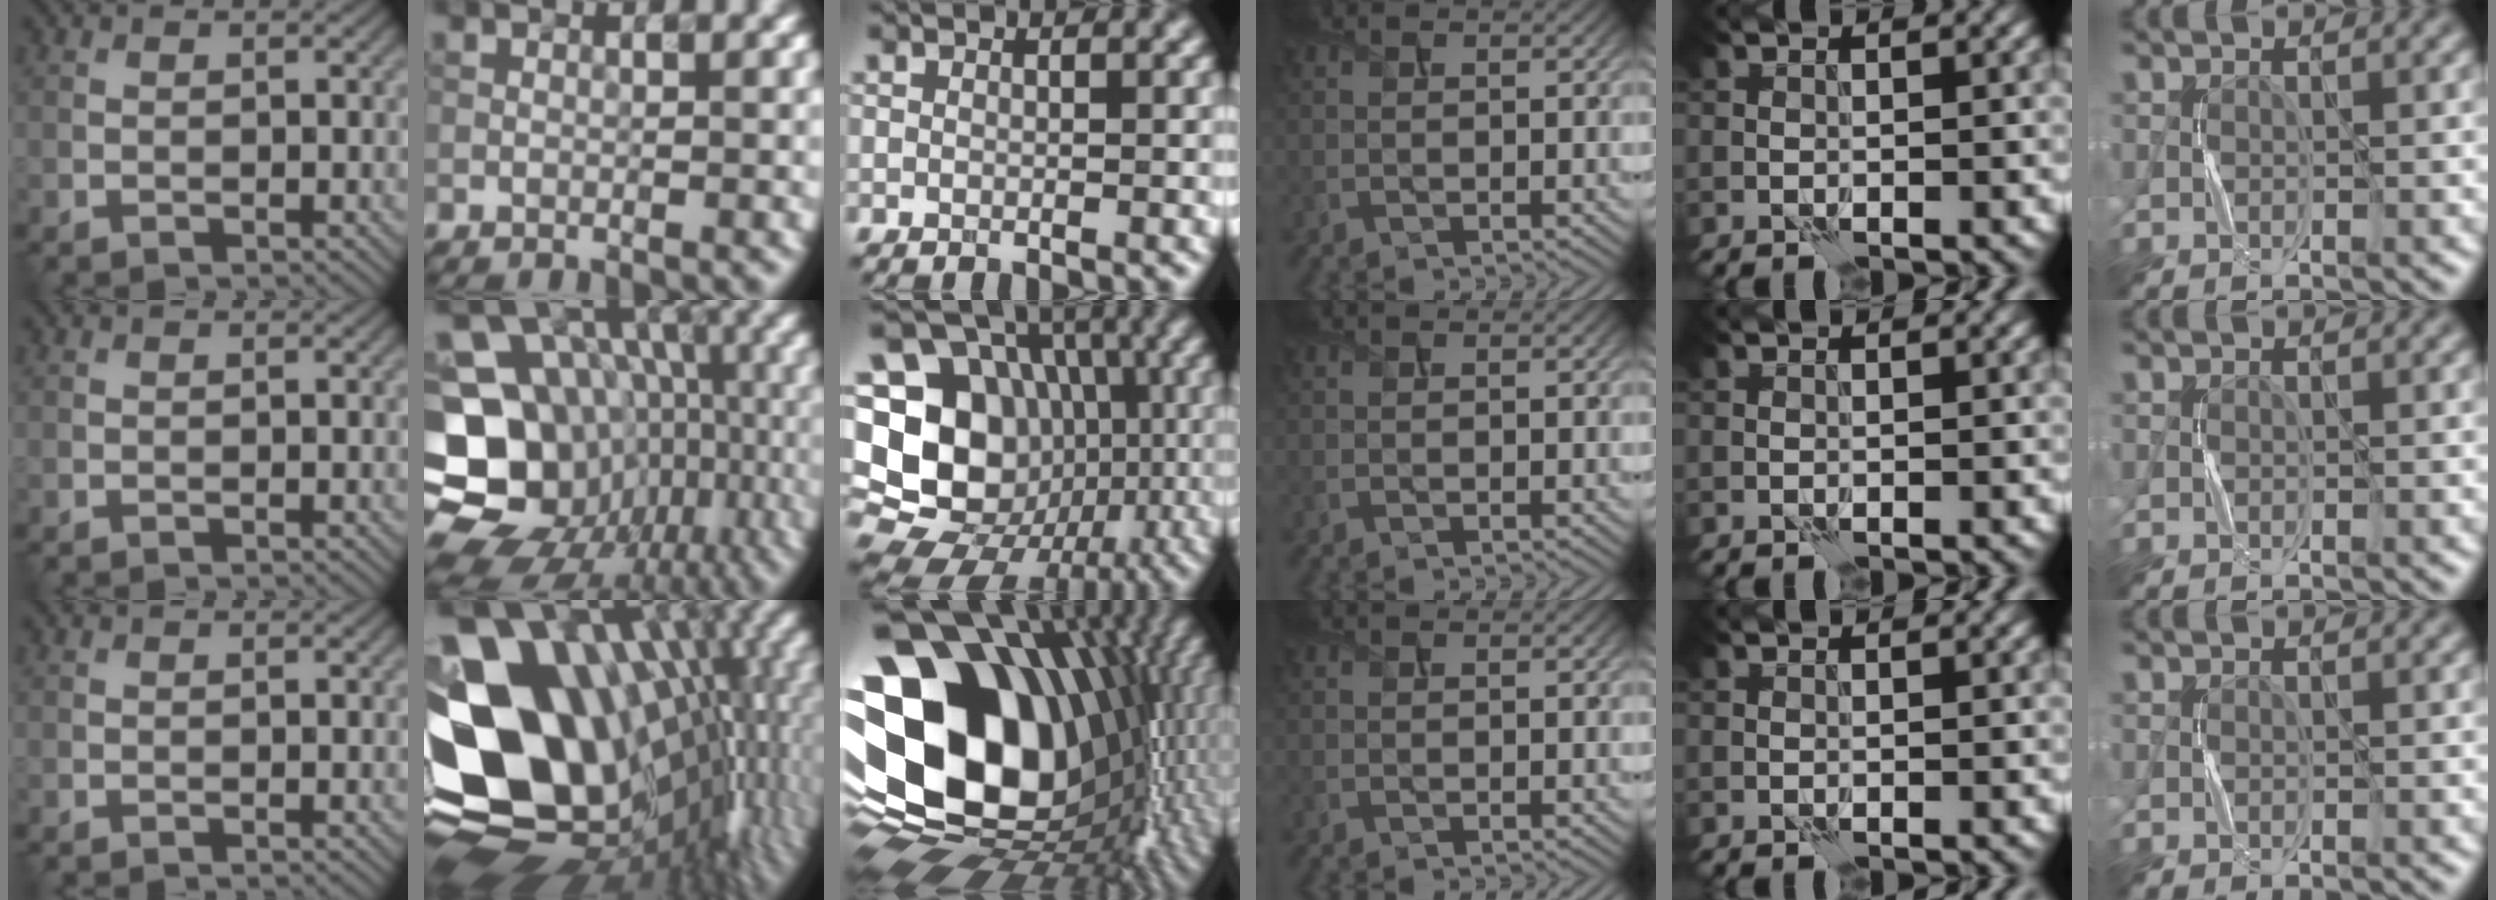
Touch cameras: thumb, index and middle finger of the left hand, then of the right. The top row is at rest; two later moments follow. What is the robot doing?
{"motion": "press", "object": "button"}